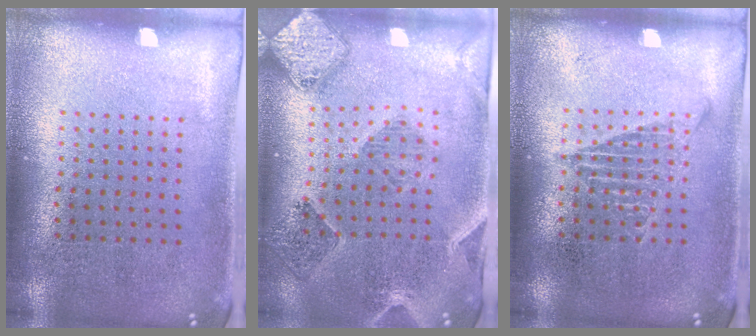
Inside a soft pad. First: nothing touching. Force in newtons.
{"total": 1.5, "press": 1.5, "slide": 0.3}
{"total": 1.4, "press": 1.4, "slide": 0.2}